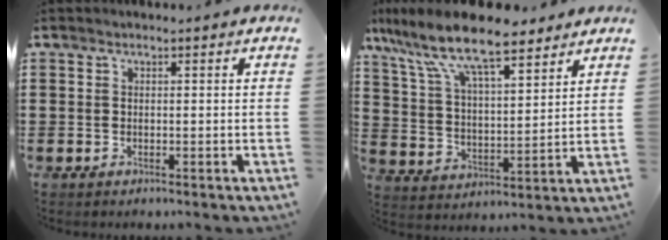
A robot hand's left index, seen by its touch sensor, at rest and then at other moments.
{"total": 11.5, "force": [9.1, 2.5, 6.6], "torque": [-0.159, -0.031, 0.159]}